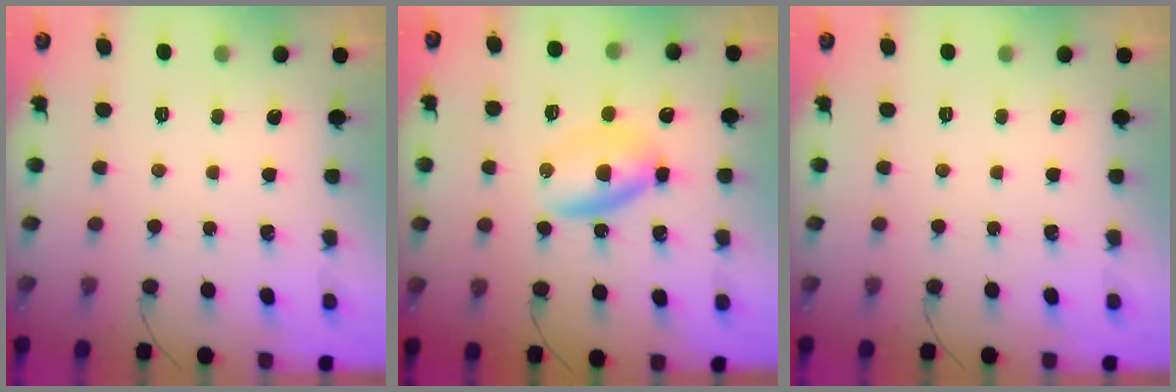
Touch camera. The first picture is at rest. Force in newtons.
{"total": 5.7, "press": 5.6, "slide": 1.1}
{"total": 0.0}